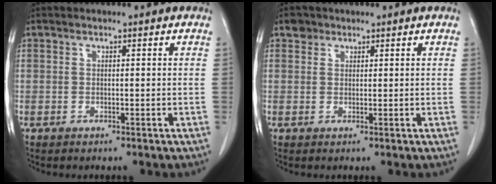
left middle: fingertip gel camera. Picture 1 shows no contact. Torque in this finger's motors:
{"motor_torque": [0.06, -0.04, -0.05, 0.00]}